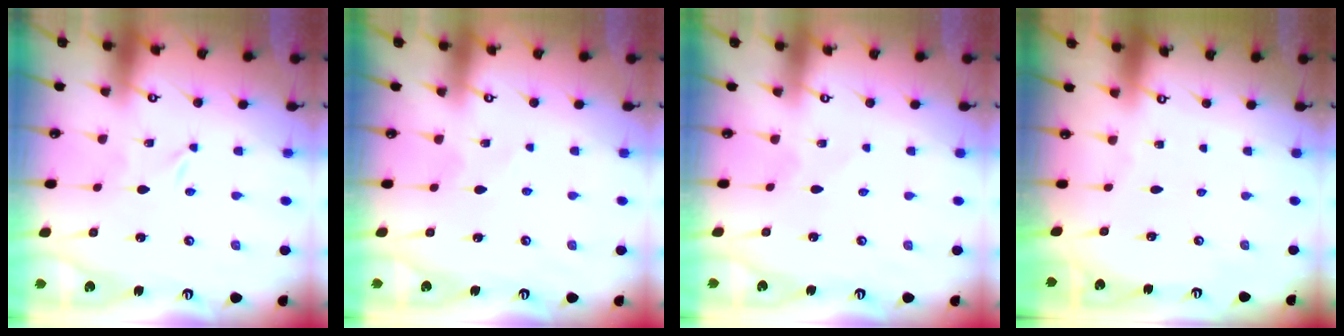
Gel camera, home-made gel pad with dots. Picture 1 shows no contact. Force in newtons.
{"total": 1.7, "press": 1.6, "slide": 0.2}
{"total": 2.1, "press": 2.1, "slide": 0.3}
{"total": 0.0}